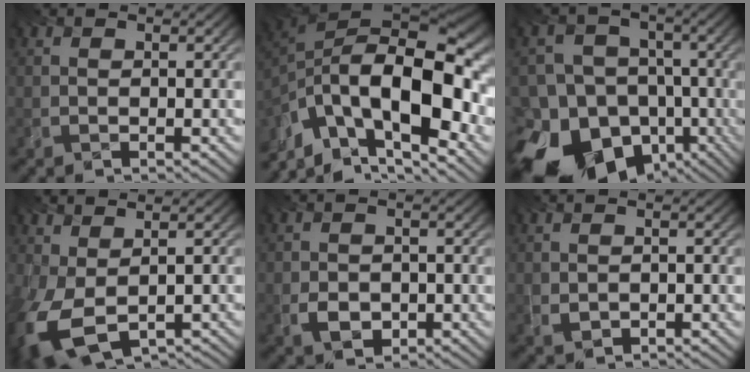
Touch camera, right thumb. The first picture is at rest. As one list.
[{"total": 16.6, "force": [-7.4, 7.2, 13.0], "torque": [-0.226, 0.001, -0.141]}, {"total": 20.8, "force": [-13.3, 14.6, 6.4], "torque": [-0.141, -0.039, -0.231]}, {"total": 9.1, "force": [-1.7, 5.5, 7.1], "torque": [-0.191, -0.034, -0.008]}, {"total": 2.8, "force": [-1.6, 1.9, 1.3], "torque": [-0.035, -0.010, -0.028]}, {"total": 1.1, "force": [0.0, 0.9, 0.6], "torque": [-0.021, -0.001, 0.001]}]